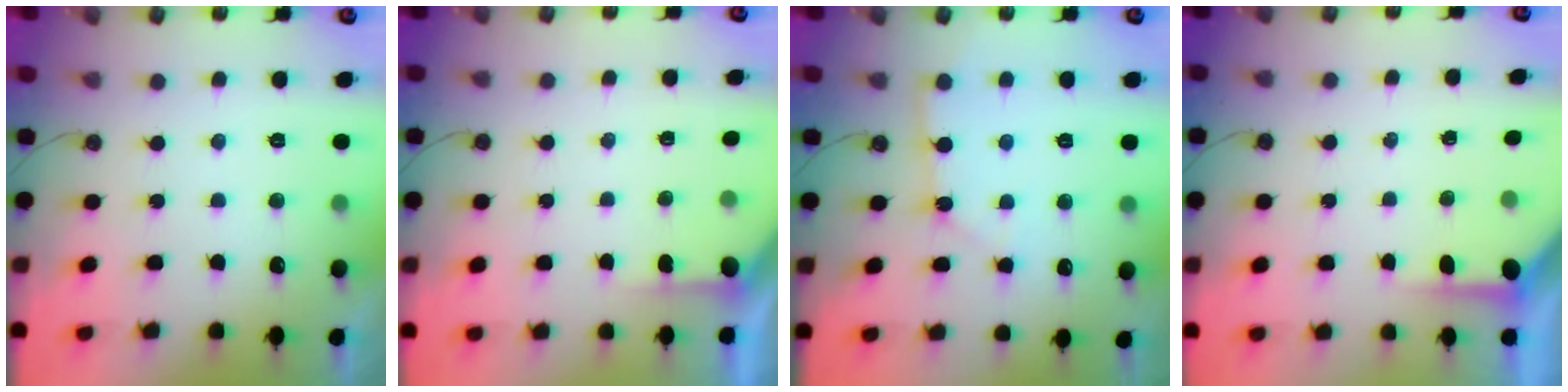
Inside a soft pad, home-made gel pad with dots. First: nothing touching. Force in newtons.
{"total": 2.3, "press": 2.3, "slide": 0.2}
{"total": 2.3, "press": 2.3, "slide": 0.2}
{"total": 3.9, "press": 3.9, "slide": 0.4}